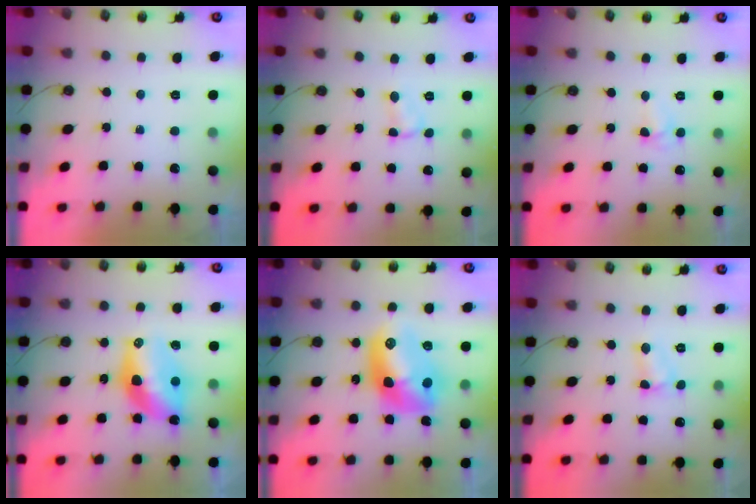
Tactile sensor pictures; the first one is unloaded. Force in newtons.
{"total": 2.7, "press": 2.7, "slide": 0.3}
{"total": 4.7, "press": 4.7, "slide": 0.5}
{"total": 12.5, "press": 12.5, "slide": 1.0}
{"total": 14.1, "press": 14.1, "slide": 1.0}
{"total": 4.5, "press": 4.4, "slide": 0.6}